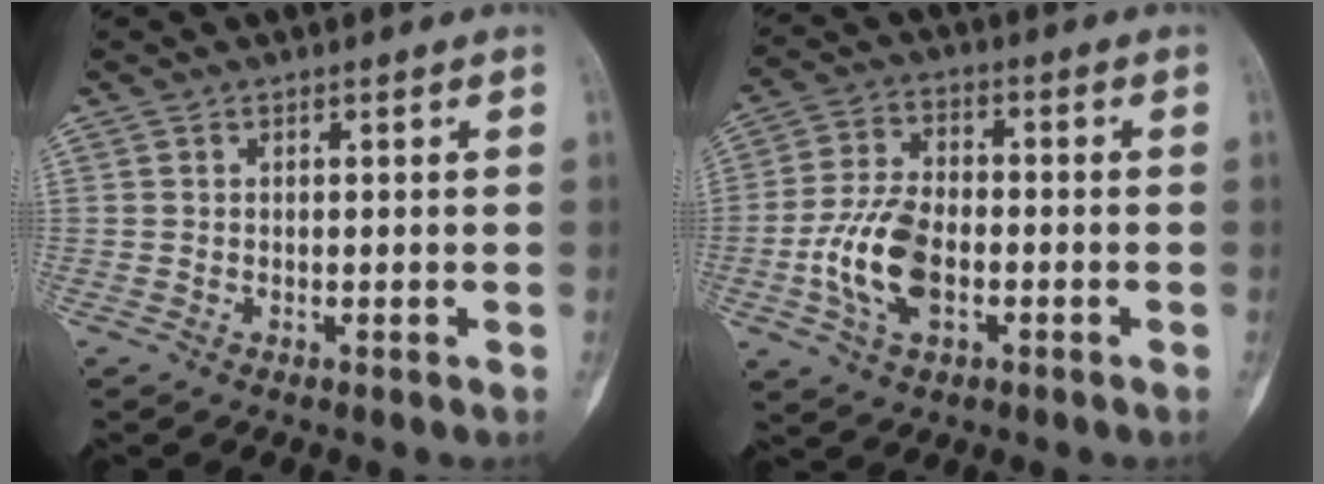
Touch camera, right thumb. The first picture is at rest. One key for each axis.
{"total": 11.5, "fx": -2.9, "fy": 6.5, "fz": 9.0, "tx": -0.176, "ty": 0.014, "tz": -0.056}